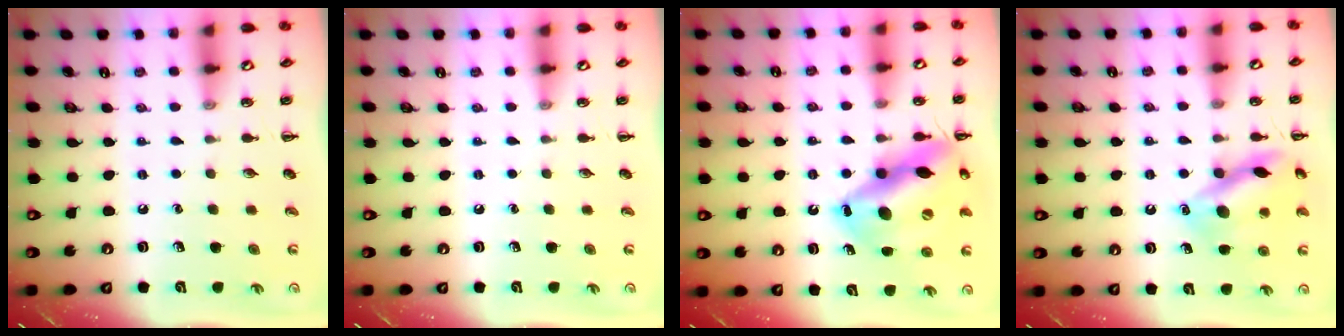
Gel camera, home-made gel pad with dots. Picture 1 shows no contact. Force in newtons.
{"total": 0.0}
{"total": 19.6, "press": 19.5, "slide": 2.3}
{"total": 13.5, "press": 13.4, "slide": 1.6}